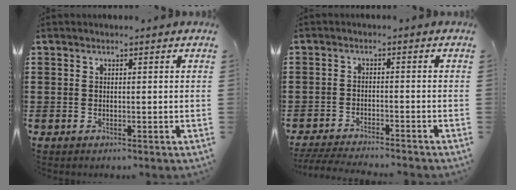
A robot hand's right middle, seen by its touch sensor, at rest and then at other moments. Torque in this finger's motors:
{"motor_torque": [0.18, -0.09, 0.06, 0.06]}